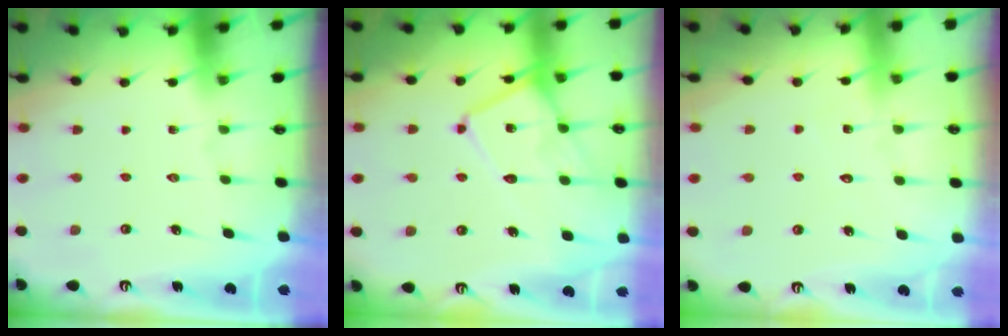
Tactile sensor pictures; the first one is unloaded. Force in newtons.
{"total": 13.7, "press": 13.6, "slide": 1.3}
{"total": 4.3, "press": 4.3, "slide": 0.3}